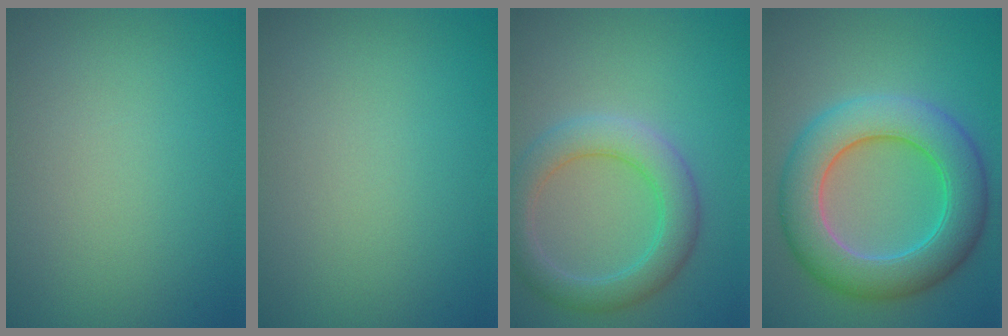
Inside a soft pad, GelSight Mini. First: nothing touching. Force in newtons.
{"total": 0.0}
{"total": 4.5, "press": 4.5, "slide": 0.2}
{"total": 8.4, "press": 8.4, "slide": 0.3}